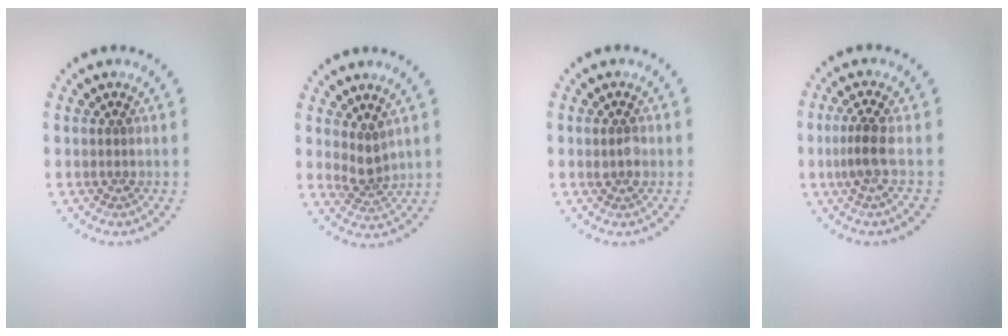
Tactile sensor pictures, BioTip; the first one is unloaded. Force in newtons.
{"total": 2.0, "press": 1.6, "slide": 1.3}
{"total": 1.2, "press": 1.2, "slide": 0.2}
{"total": 2.2, "press": 1.7, "slide": 1.3}